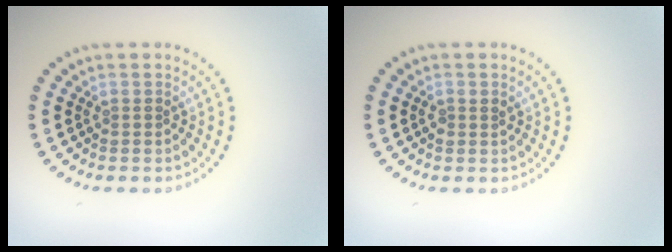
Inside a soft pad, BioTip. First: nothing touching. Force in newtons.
{"total": 1.0, "press": 0.9, "slide": 0.3}